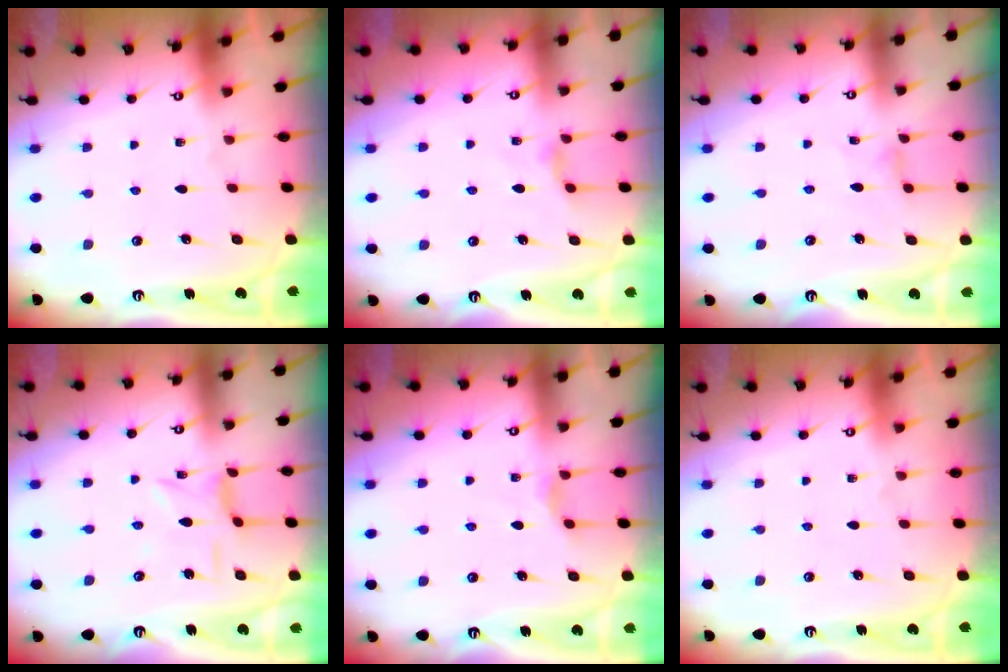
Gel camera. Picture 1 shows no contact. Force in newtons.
{"total": 2.6, "press": 2.5, "slide": 0.5}
{"total": 1.0, "press": 1.0, "slide": 0.3}
{"total": 1.6, "press": 1.6, "slide": 0.5}
{"total": 2.4, "press": 2.4, "slide": 0.4}
{"total": 0.0}